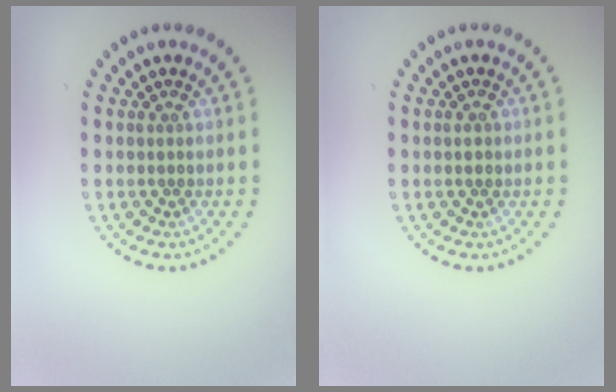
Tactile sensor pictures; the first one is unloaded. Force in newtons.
{"total": 0.9, "press": 0.9, "slide": 0.1}